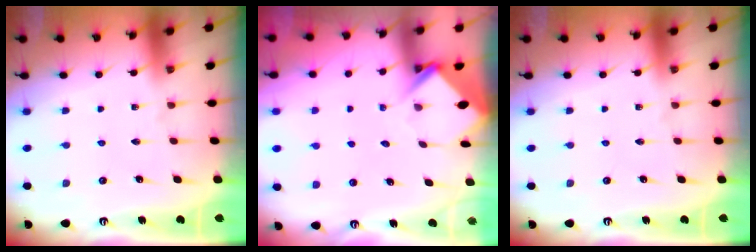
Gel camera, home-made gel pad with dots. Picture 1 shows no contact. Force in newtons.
{"total": 3.9, "press": 3.9, "slide": 0.3}
{"total": 0.0}